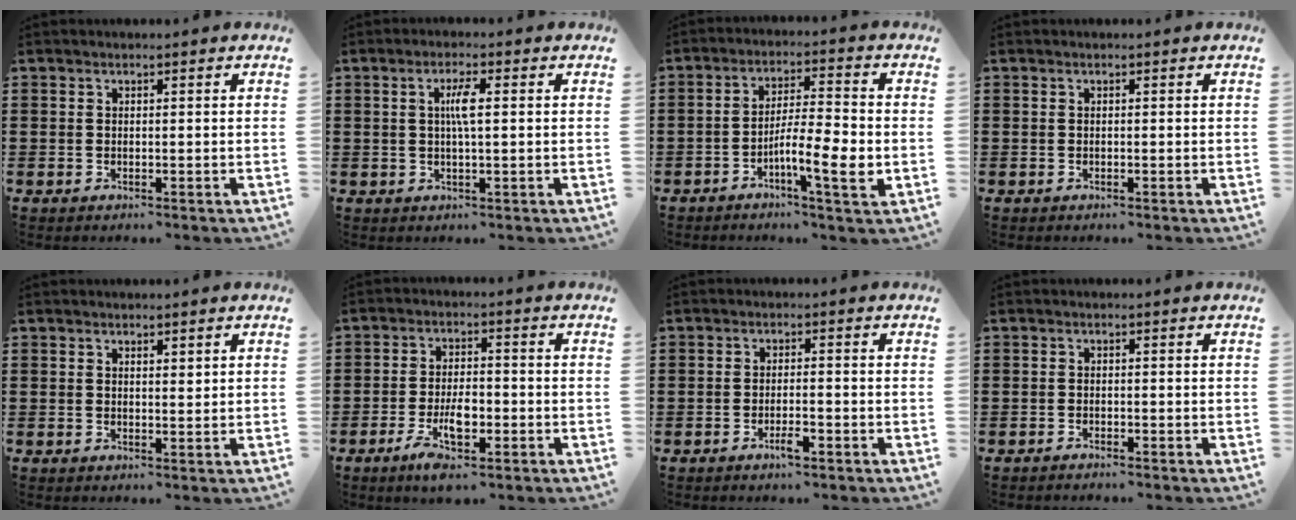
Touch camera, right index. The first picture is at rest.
{"total": 3.4, "force": [0.4, 0.5, 3.4], "torque": [-0.066, 0.000, 0.004]}
{"total": 8.2, "force": [-3.1, 1.0, 7.5], "torque": [-0.130, -0.005, -0.055]}
{"total": 0.0}
{"total": 0.9, "force": [0.7, 0.3, 0.5], "torque": [-0.009, 0.003, 0.013]}
{"total": 5.9, "force": [-2.5, 2.4, 4.8], "torque": [-0.092, -0.002, -0.050]}
{"total": 2.8, "force": [-1.5, 0.5, 2.3], "torque": [-0.046, -0.002, -0.030]}
{"total": 0.9, "force": [-0.9, 0.0, 0.0], "torque": [-0.002, -0.001, -0.019]}